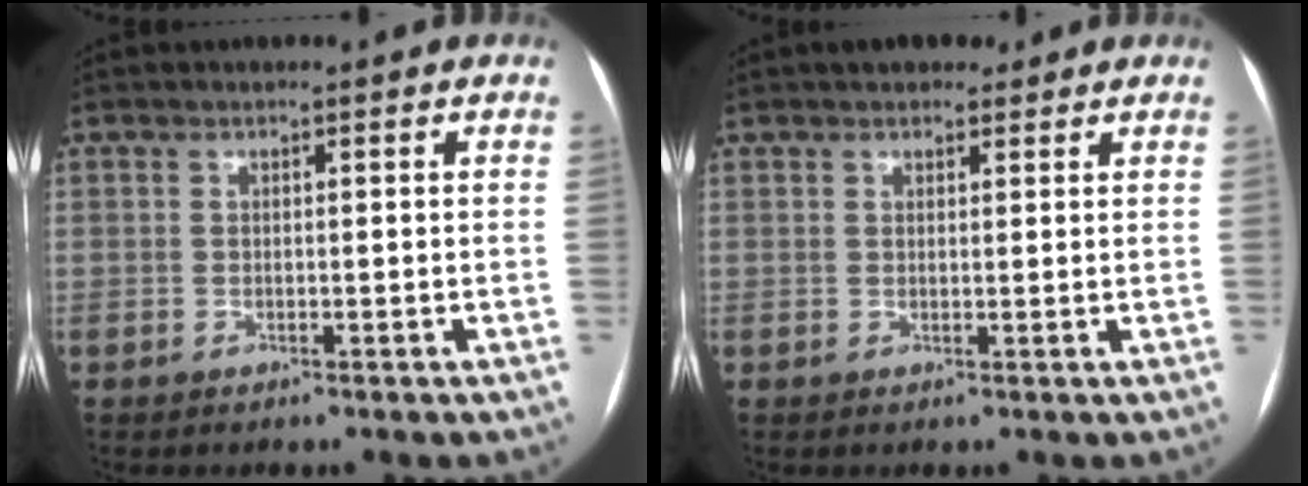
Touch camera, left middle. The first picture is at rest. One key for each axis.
{"total": 4.5, "fx": 3.4, "fy": 2.0, "fz": 2.0, "tx": -0.025, "ty": 0.022, "tz": 0.053}